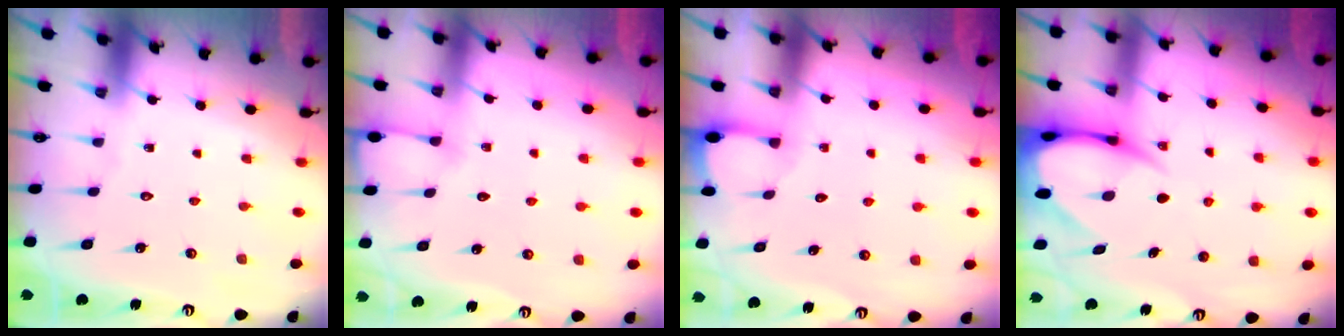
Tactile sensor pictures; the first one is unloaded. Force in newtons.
{"total": 4.0, "press": 3.9, "slide": 0.5}
{"total": 2.0, "press": 1.9, "slide": 0.3}
{"total": 8.2, "press": 8.2, "slide": 0.7}